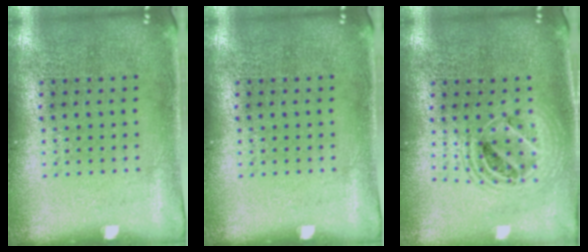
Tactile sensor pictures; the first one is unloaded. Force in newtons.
{"total": 0.0}
{"total": 1.8, "press": 1.5, "slide": 1.0}